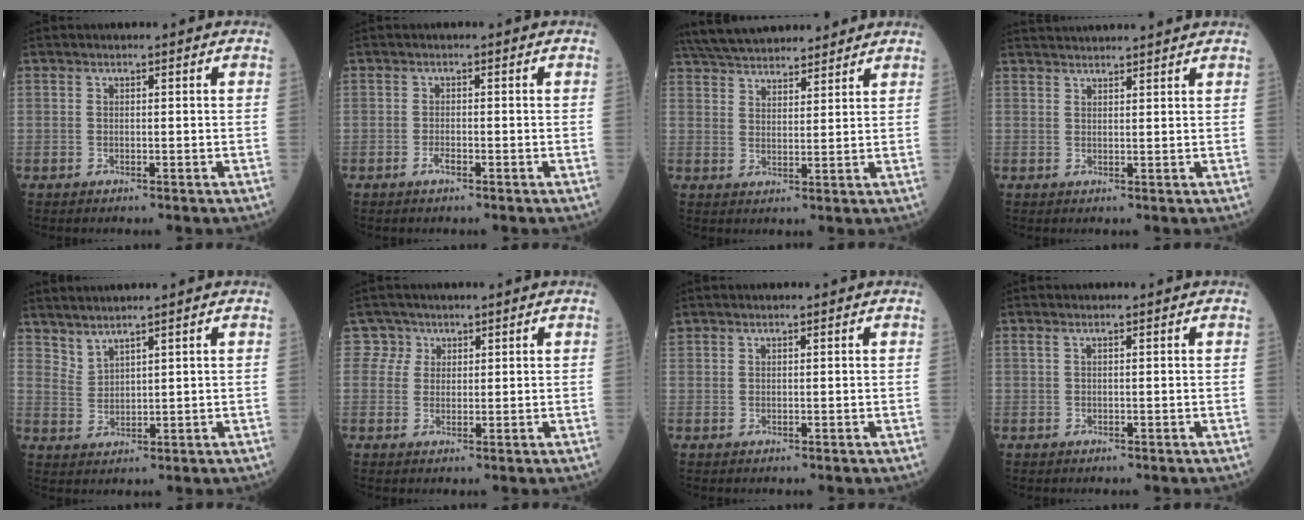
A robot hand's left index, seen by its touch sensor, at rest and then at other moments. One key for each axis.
{"total": 1.1, "fx": -0.8, "fy": 0.2, "fz": 0.7, "tx": -0.014, "ty": 0.001, "tz": -0.016}
{"total": 15.6, "fx": 14.0, "fy": 4.0, "fz": 5.5, "tx": -0.100, "ty": 0.045, "tz": 0.224}
{"total": 8.4, "fx": 8.0, "fy": -0.3, "fz": 2.3, "tx": -0.036, "ty": 0.032, "tz": 0.108}
{"total": 3.1, "fx": 3.0, "fy": 0.1, "fz": 0.8, "tx": -0.022, "ty": 0.004, "tz": 0.067}
{"total": 2.5, "fx": 1.5, "fy": 2.0, "fz": -0.6, "tx": 0.022, "ty": 0.007, "tz": 0.022}
{"total": 0.7, "fx": 0.6, "fy": 0.3, "fz": 0.0, "tx": -0.009, "ty": 0.010, "tz": 0.017}
{"total": 0.5, "fx": 0.3, "fy": -0.1, "fz": 0.4, "tx": -0.017, "ty": 0.011, "tz": 0.011}